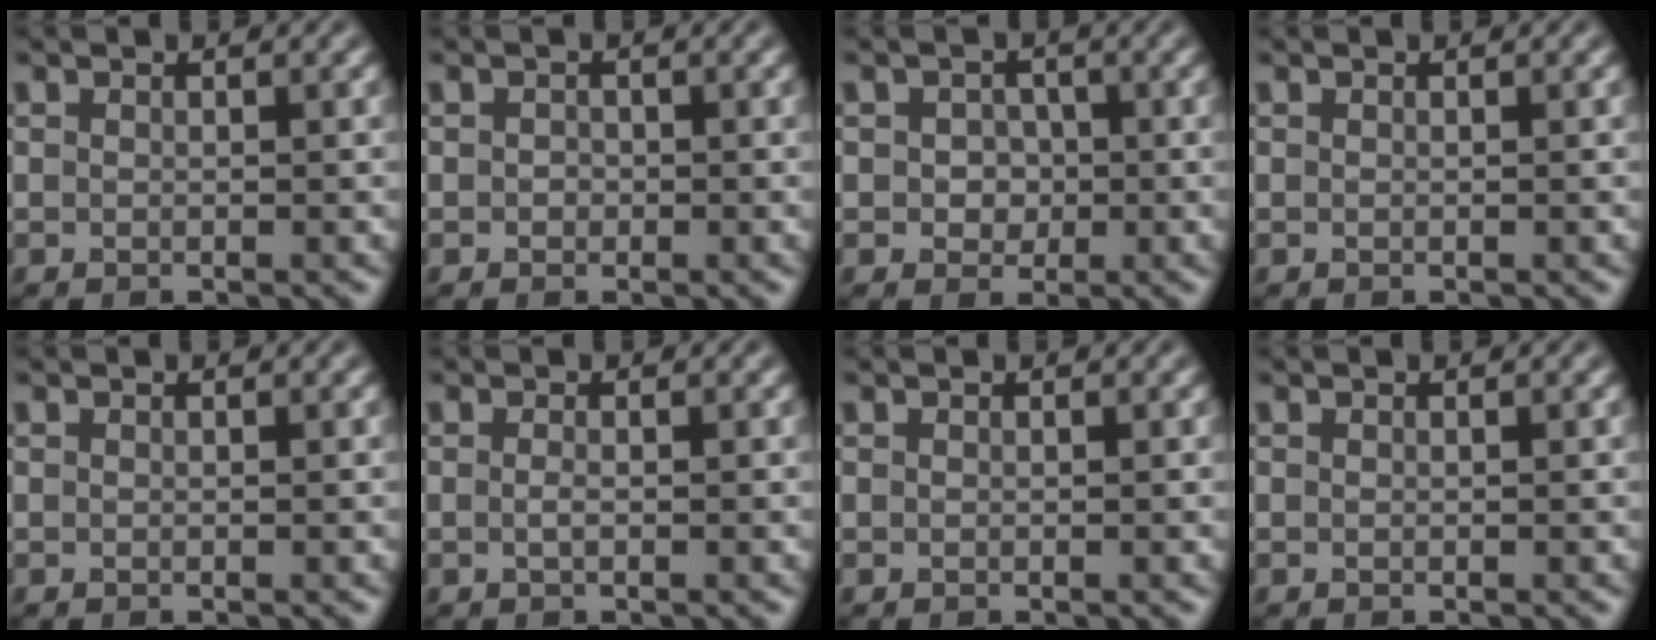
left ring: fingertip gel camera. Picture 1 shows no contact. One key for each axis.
{"total": 0.7, "fx": -0.1, "fy": 0.7, "fz": 0.3, "tx": -0.002, "ty": -0.004, "tz": -0.003}
{"total": 2.0, "fx": -0.1, "fy": 1.7, "fz": 0.9, "tx": -0.009, "ty": -0.002, "tz": -0.003}
{"total": 0.0}
{"total": 0.0}
{"total": 0.7, "fx": -0.1, "fy": 0.2, "fz": 0.7, "tx": -0.016, "ty": -0.001, "tz": -0.003}
{"total": 0.0}
{"total": 0.0}